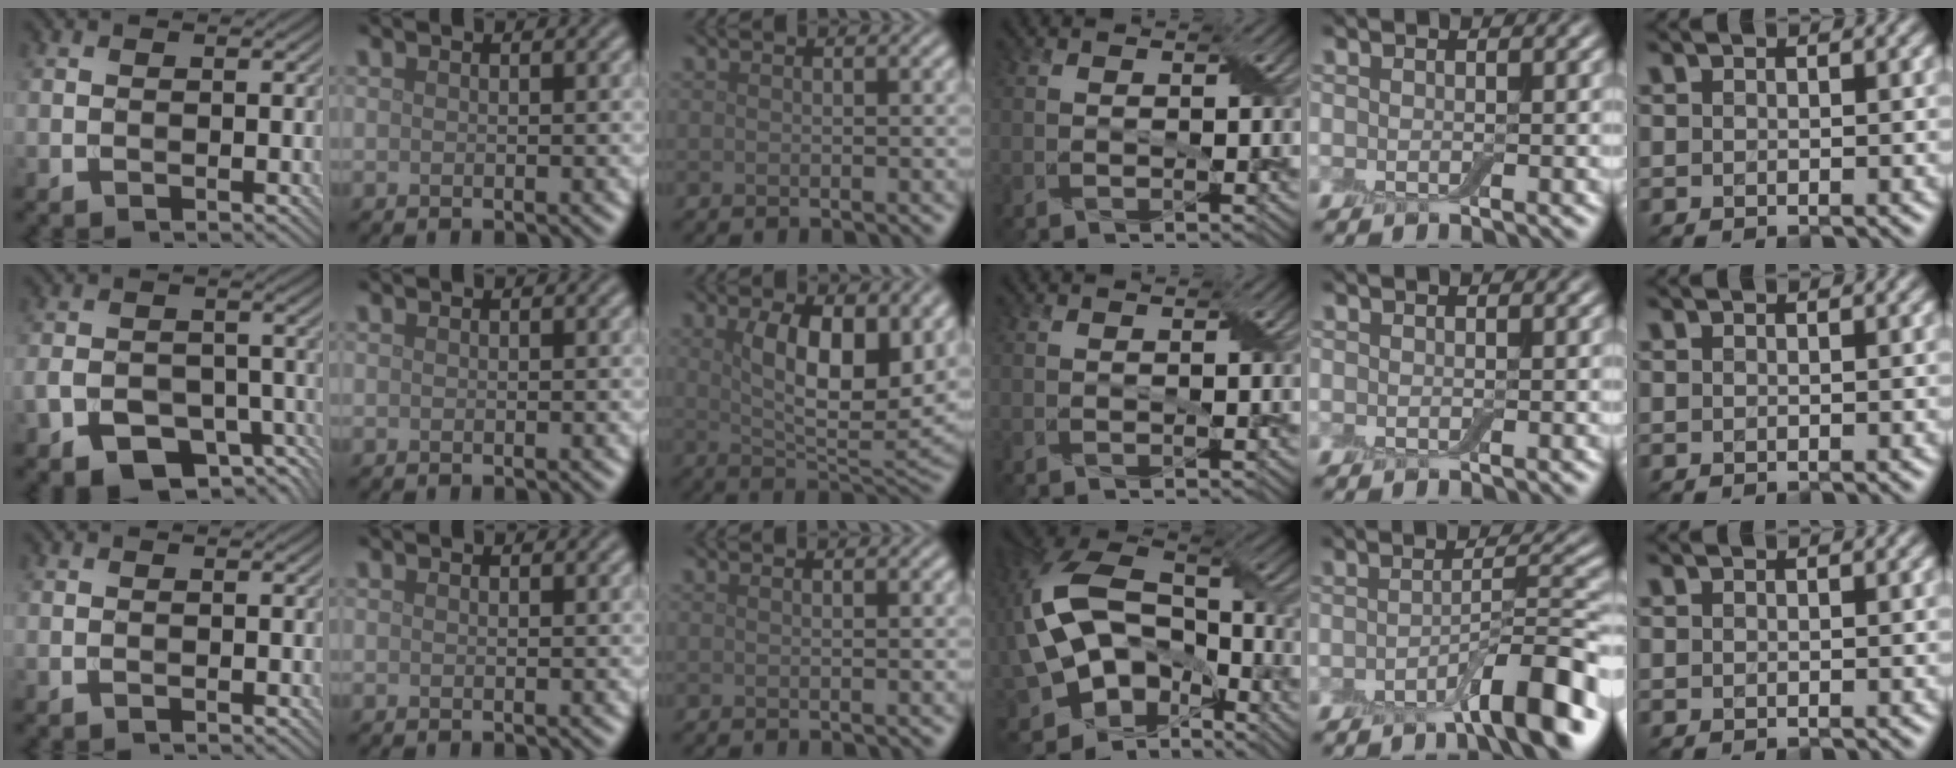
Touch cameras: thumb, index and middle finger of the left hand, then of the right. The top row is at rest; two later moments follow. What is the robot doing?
{"motion": "peel", "object": "aluminum foil"}